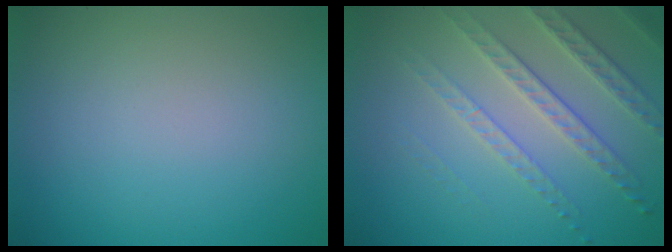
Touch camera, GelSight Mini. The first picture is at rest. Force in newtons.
{"total": 3.8, "press": 3.4, "slide": 1.5}